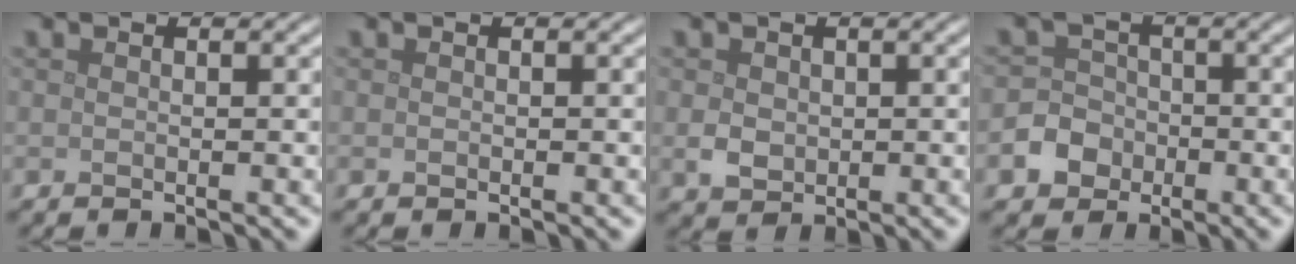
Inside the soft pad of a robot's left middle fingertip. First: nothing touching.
{"total": 0.0}
{"total": 2.0, "force": [0.0, 1.7, 1.0], "torque": [-0.019, -0.006, 0.000]}
{"total": 4.0, "force": [-1.6, 3.5, 0.9], "torque": [0.008, -0.001, -0.044]}